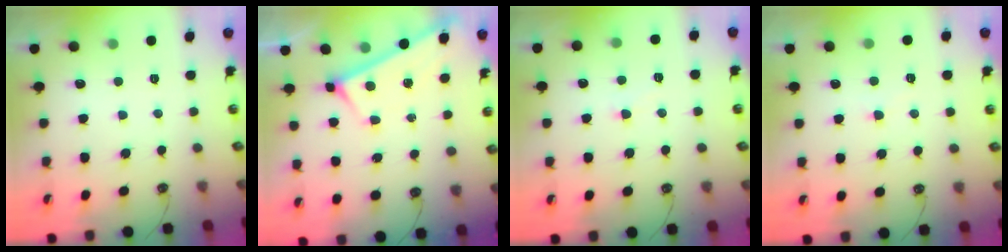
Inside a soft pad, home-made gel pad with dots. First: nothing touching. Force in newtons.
{"total": 3.0, "press": 2.9, "slide": 0.3}
{"total": 4.9, "press": 4.9, "slide": 0.6}
{"total": 4.3, "press": 4.2, "slide": 0.5}